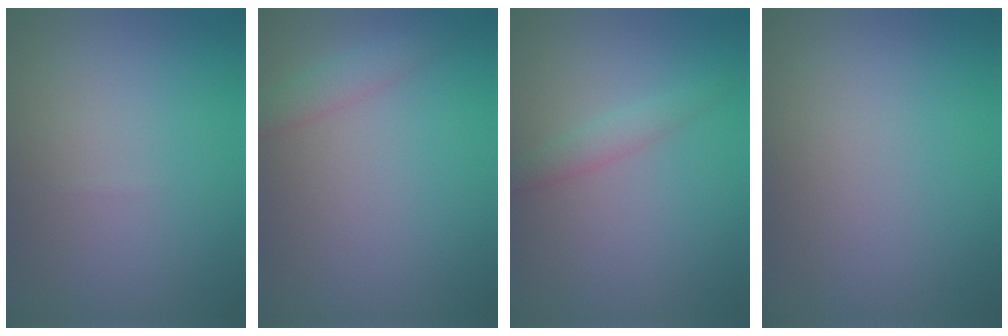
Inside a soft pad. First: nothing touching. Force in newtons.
{"total": 2.1, "press": 2.1, "slide": 0.1}
{"total": 1.6, "press": 1.6, "slide": 0.0}
{"total": 0.0}